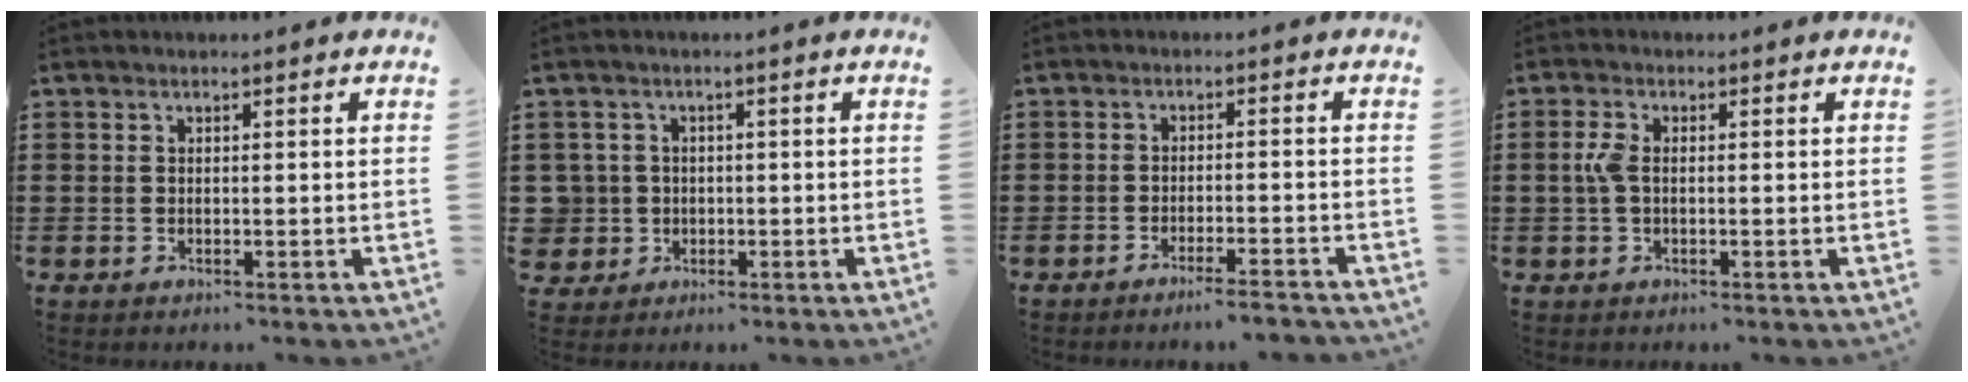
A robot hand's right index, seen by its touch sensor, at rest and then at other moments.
{"total": 3.5, "force": [-0.5, 3.4, 0.2], "torque": [-0.029, 0.007, -0.016]}
{"total": 3.0, "force": [-2.8, -0.3, 1.1], "torque": [-0.019, -0.002, -0.055]}
{"total": 3.1, "force": [0.0, 1.5, 2.7], "torque": [-0.076, -0.004, -0.009]}